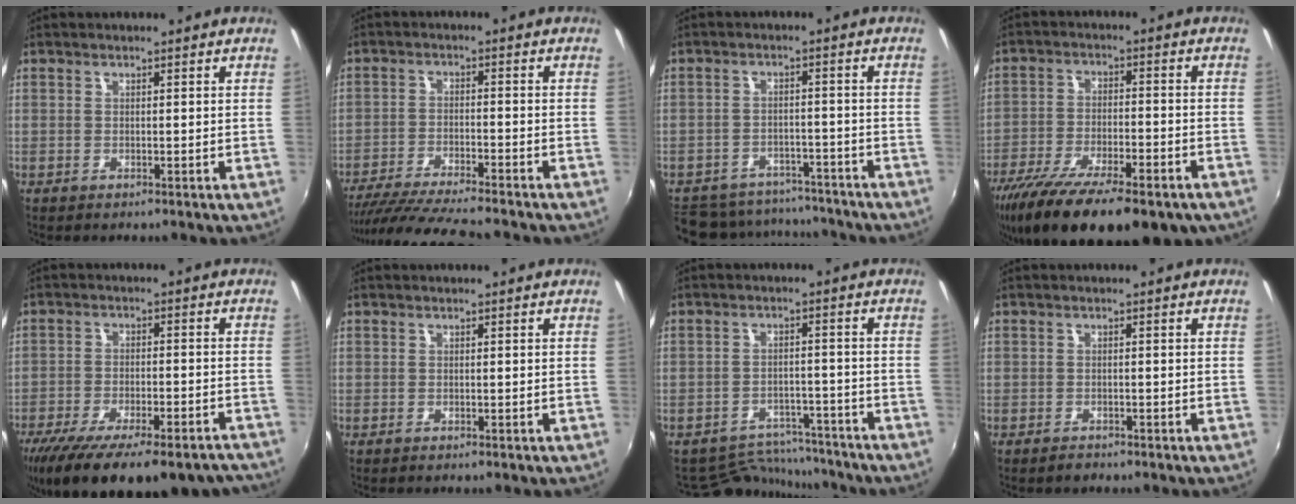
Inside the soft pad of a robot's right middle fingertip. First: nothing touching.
{"total": 13.9, "force": [-12.4, 0.6, 6.2], "torque": [-0.133, -0.023, -0.207]}
{"total": 16.1, "force": [-13.9, 6.8, 4.6], "torque": [-0.122, 0.013, -0.189]}
{"total": 23.2, "force": [-16.5, 7.8, 14.3], "torque": [-0.270, -0.058, -0.250]}
{"total": 25.2, "force": [-19.8, 8.2, 13.2], "torque": [-0.244, -0.039, -0.280]}
{"total": 0.0}
{"total": 9.2, "force": [-8.6, 3.2, 0.3], "torque": [-0.018, 0.019, -0.122]}
{"total": 1.3, "force": [-1.0, 0.7, 0.1], "torque": [-0.005, 0.000, -0.017]}